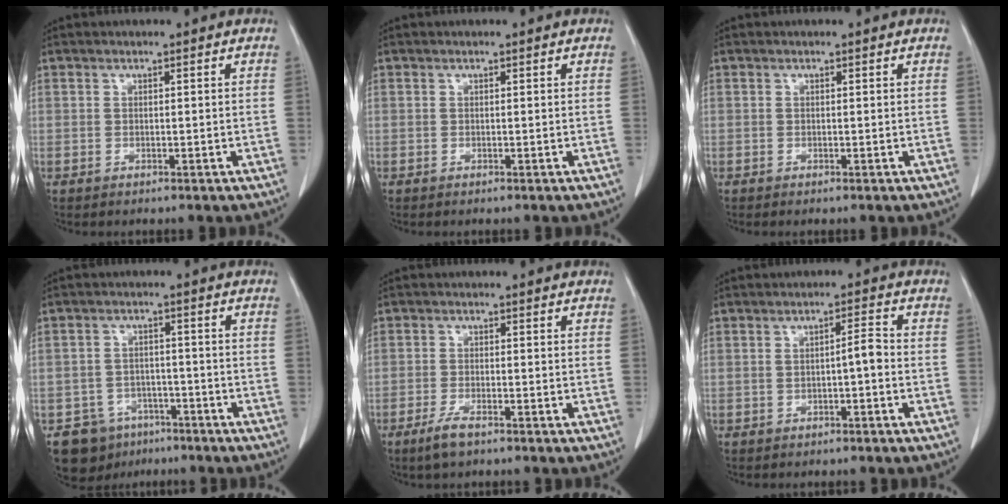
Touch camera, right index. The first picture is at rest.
{"total": 0.0}
{"total": 0.0}
{"total": 7.8, "force": [-4.9, 5.9, 1.1], "torque": [-0.015, 0.014, -0.071]}
{"total": 3.4, "force": [-2.4, 0.7, 2.3], "torque": [-0.052, -0.004, -0.046]}
{"total": 2.5, "force": [-0.6, 0.3, 2.5], "torque": [-0.035, 0.006, -0.008]}